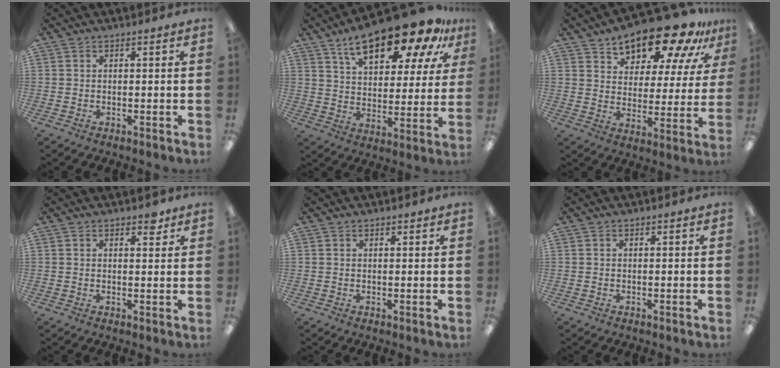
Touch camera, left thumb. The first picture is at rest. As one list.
[{"total": 21.2, "force": [14.7, 8.2, 12.8], "torque": [-0.205, -0.078, 0.247]}, {"total": 17.0, "force": [14.1, 6.4, 7.0], "torque": [-0.116, -0.104, 0.242]}, {"total": 2.6, "force": [1.9, 1.3, 1.2], "torque": [-0.001, -0.007, 0.028]}, {"total": 0.7, "force": [0.6, 0.4, 0.1], "torque": [-0.003, 0.002, 0.011]}, {"total": 0.0}]